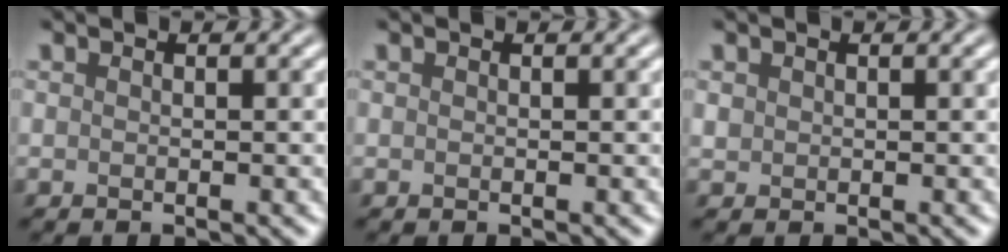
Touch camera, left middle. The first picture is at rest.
{"total": 0.0}
{"total": 0.7, "force": [0.2, 0.6, 0.1], "torque": [-0.004, -0.002, 0.008]}